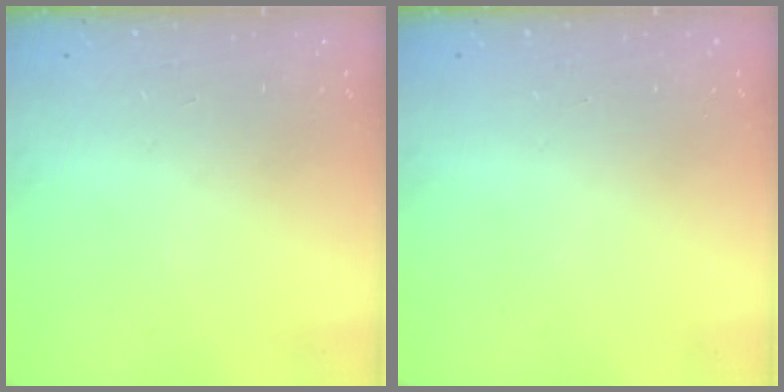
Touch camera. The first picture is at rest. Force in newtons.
{"total": 0.0}